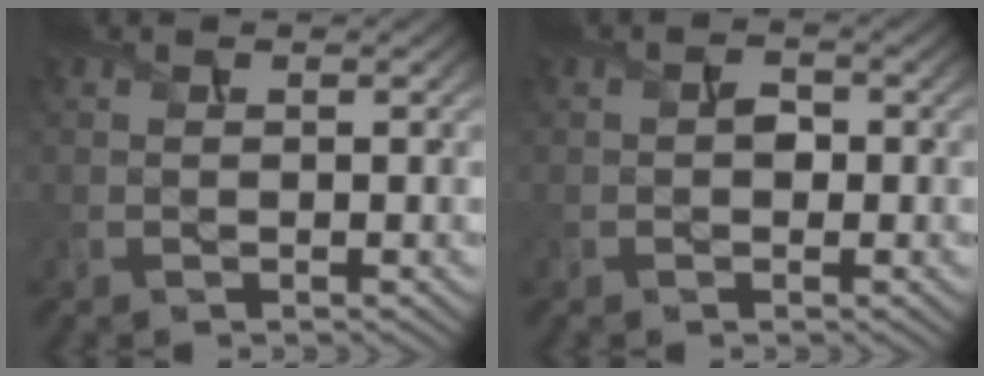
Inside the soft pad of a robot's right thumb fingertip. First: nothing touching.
{"total": 1.5, "force": [-0.3, 1.1, 0.9], "torque": [-0.018, -0.002, -0.009]}